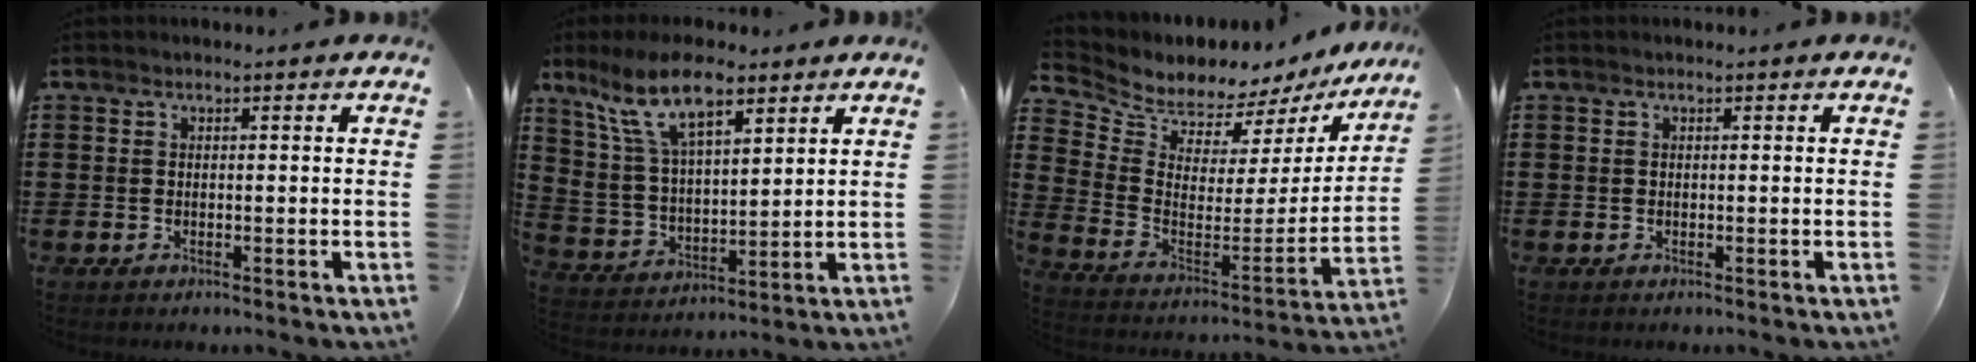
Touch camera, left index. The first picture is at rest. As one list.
[{"total": 12.3, "force": [7.9, 5.0, 8.0], "torque": [-0.173, -0.004, 0.149]}, {"total": 4.7, "force": [4.5, 1.4, -0.4], "torque": [-0.030, -0.052, 0.075]}, {"total": 0.0}]